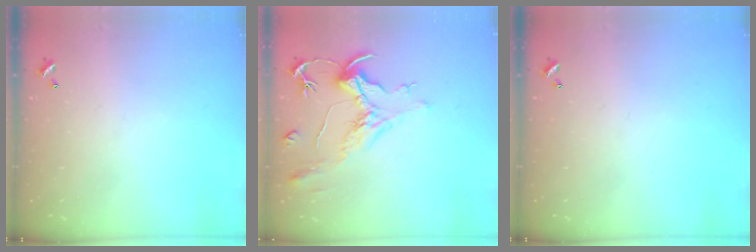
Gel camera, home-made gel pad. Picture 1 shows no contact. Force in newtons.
{"total": 2.2, "press": 1.7, "slide": 1.4}
{"total": 0.0}